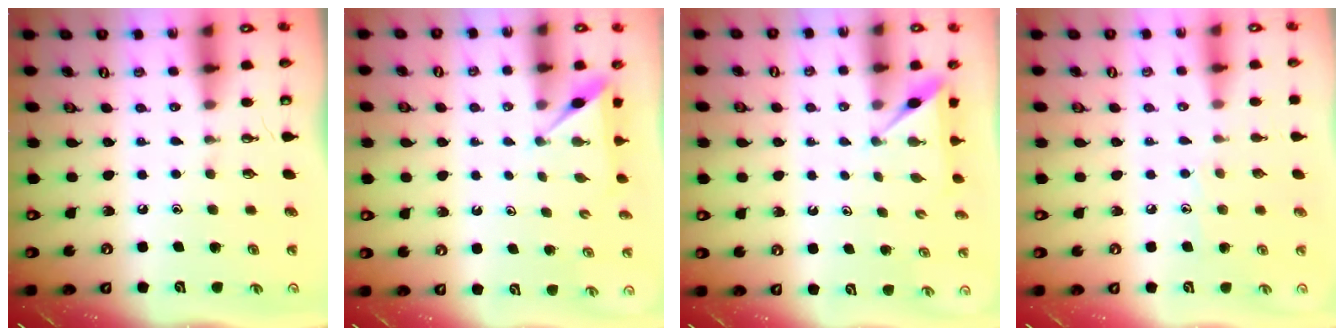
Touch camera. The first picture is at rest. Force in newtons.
{"total": 3.3, "press": 3.3, "slide": 0.1}
{"total": 3.3, "press": 3.3, "slide": 0.1}
{"total": 5.6, "press": 5.6, "slide": 0.6}